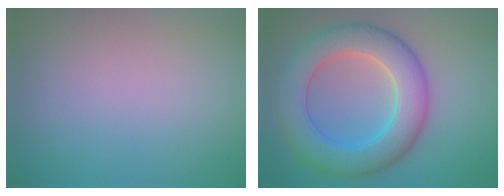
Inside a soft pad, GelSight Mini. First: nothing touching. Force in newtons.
{"total": 8.0, "press": 8.0, "slide": 0.1}